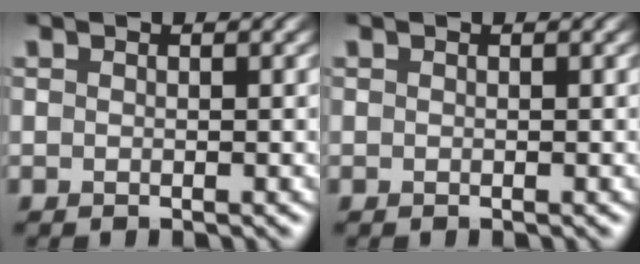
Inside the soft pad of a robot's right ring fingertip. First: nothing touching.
{"total": 0.0}